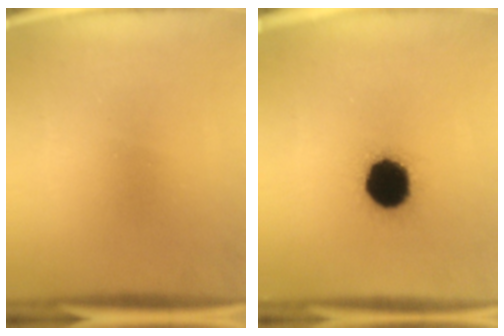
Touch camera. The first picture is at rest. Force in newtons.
{"total": 16.1}